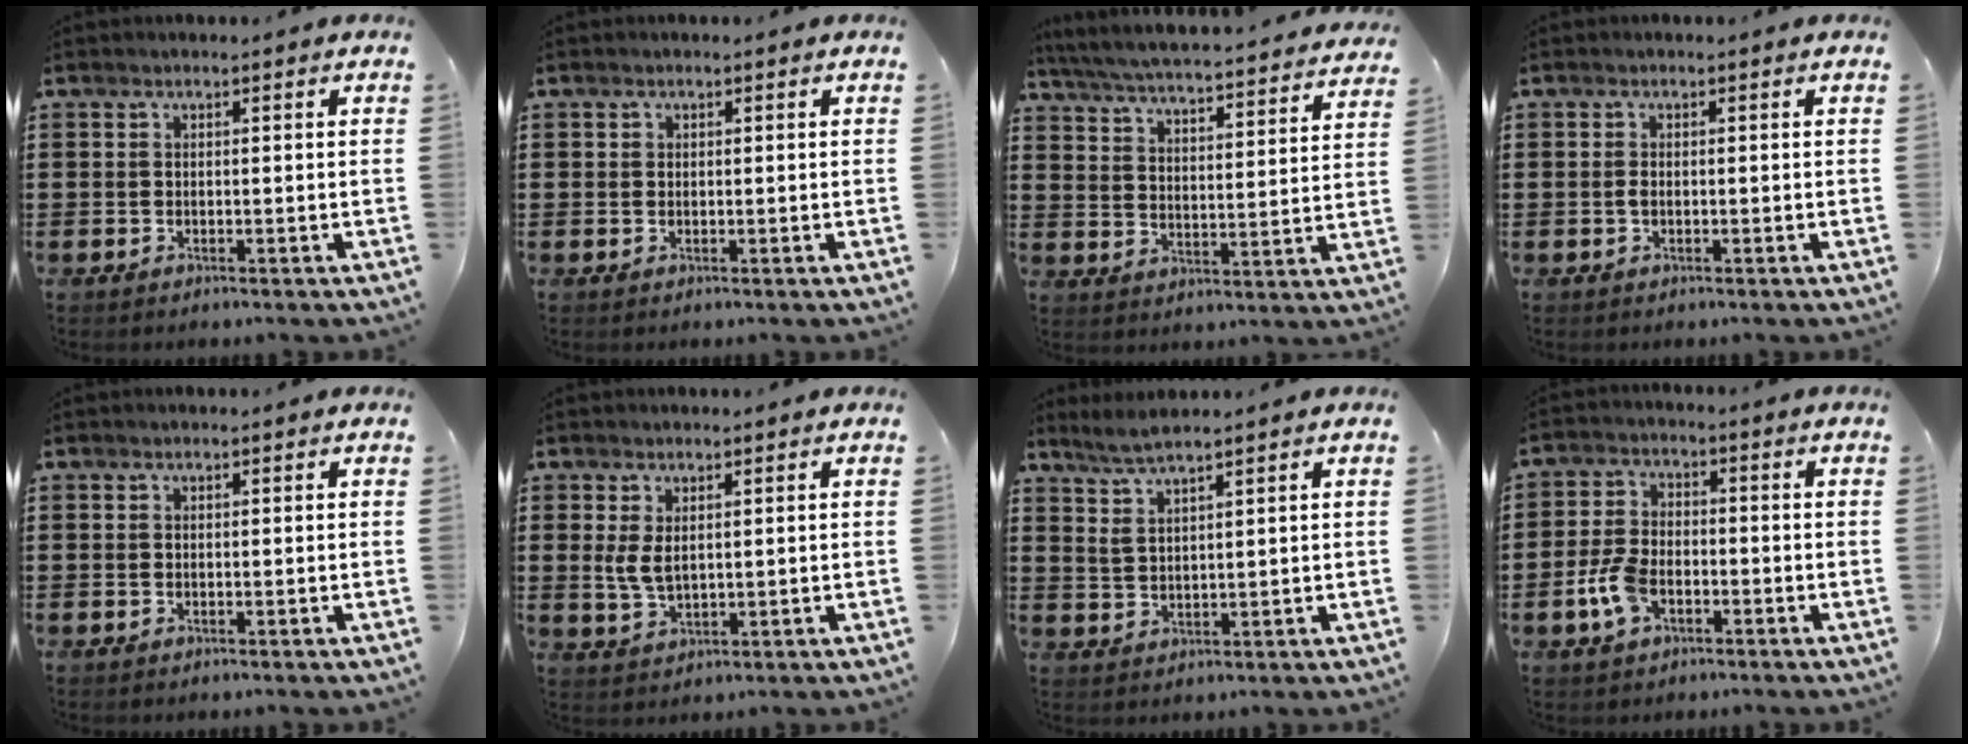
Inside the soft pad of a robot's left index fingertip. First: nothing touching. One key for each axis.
{"total": 0.6, "fx": 0.3, "fy": 0.5, "fz": 0.1, "tx": -0.002, "ty": 0.004, "tz": 0.005}
{"total": 4.5, "fx": 4.3, "fy": -0.5, "fz": 1.3, "tx": -0.047, "ty": -0.037, "tz": 0.066}
{"total": 1.1, "fx": -0.2, "fy": 0.5, "fz": 0.9, "tx": -0.027, "ty": -0.005, "tz": -0.006}
{"total": 0.0}
{"total": 3.6, "fx": 0.8, "fy": 1.9, "fz": 2.9, "tx": -0.076, "ty": 0.000, "tz": 0.011}
{"total": 3.2, "fx": 2.5, "fy": 0.2, "fz": 2.0, "tx": -0.044, "ty": 0.001, "tz": 0.046}
{"total": 6.2, "fx": -2.3, "fy": 3.4, "fz": 4.7, "tx": -0.119, "ty": -0.002, "tz": -0.051}